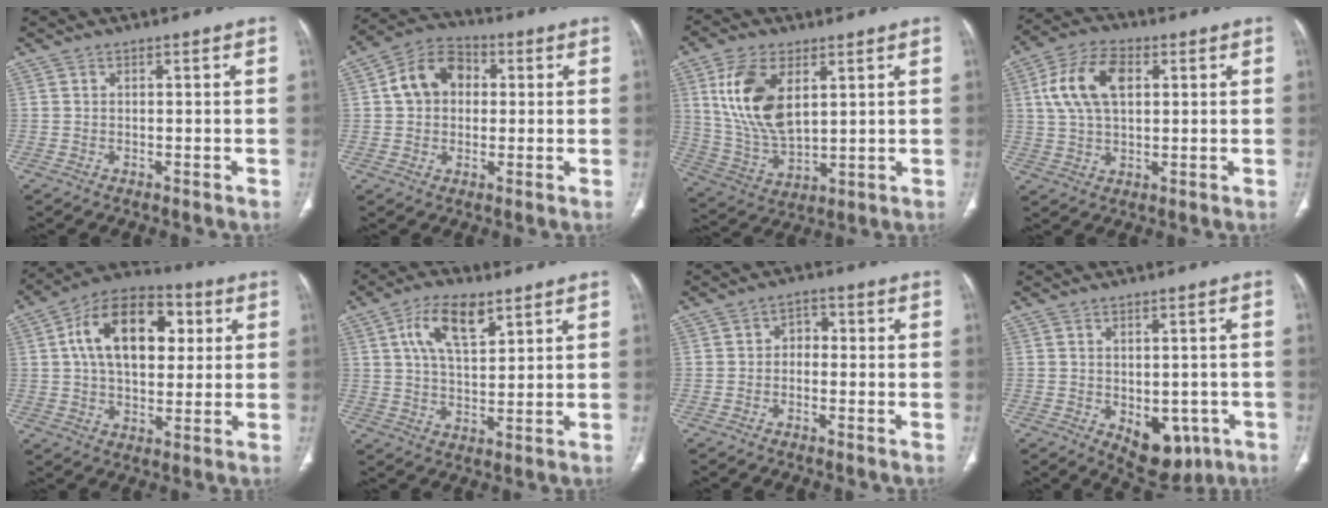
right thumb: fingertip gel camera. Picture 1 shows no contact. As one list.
[{"total": 10.2, "force": [1.7, 7.9, 6.3], "torque": [-0.089, 0.021, 0.018]}, {"total": 15.1, "force": [5.0, 8.0, 11.8], "torque": [-0.229, -0.020, 0.108]}, {"total": 11.7, "force": [3.0, 6.8, 9.0], "torque": [-0.173, 0.013, 0.054]}, {"total": 18.2, "force": [4.3, 11.0, 13.9], "torque": [-0.196, 0.012, 0.063]}, {"total": 10.0, "force": [4.8, 4.6, 7.5], "torque": [-0.125, -0.014, 0.089]}, {"total": 3.0, "force": [-0.5, 2.3, 1.9], "torque": [-0.013, 0.017, -0.021]}, {"total": 9.6, "force": [-3.3, 6.0, 6.8], "torque": [-0.056, 0.007, -0.026]}]